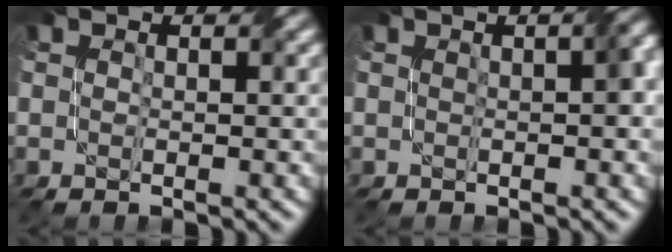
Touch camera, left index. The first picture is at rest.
{"total": 2.5, "force": [0.3, 0.6, 2.5], "torque": [-0.028, 0.012, 0.007]}